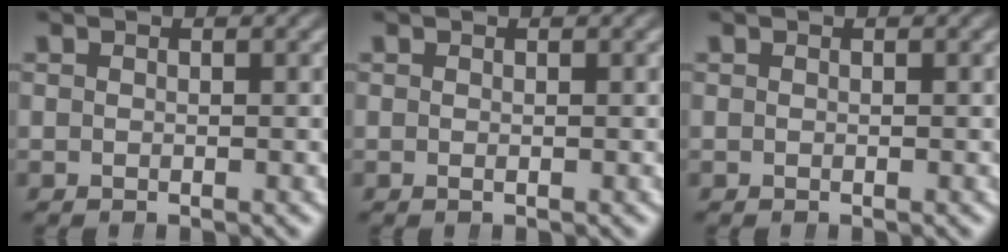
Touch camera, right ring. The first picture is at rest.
{"total": 0.0}
{"total": 0.0}